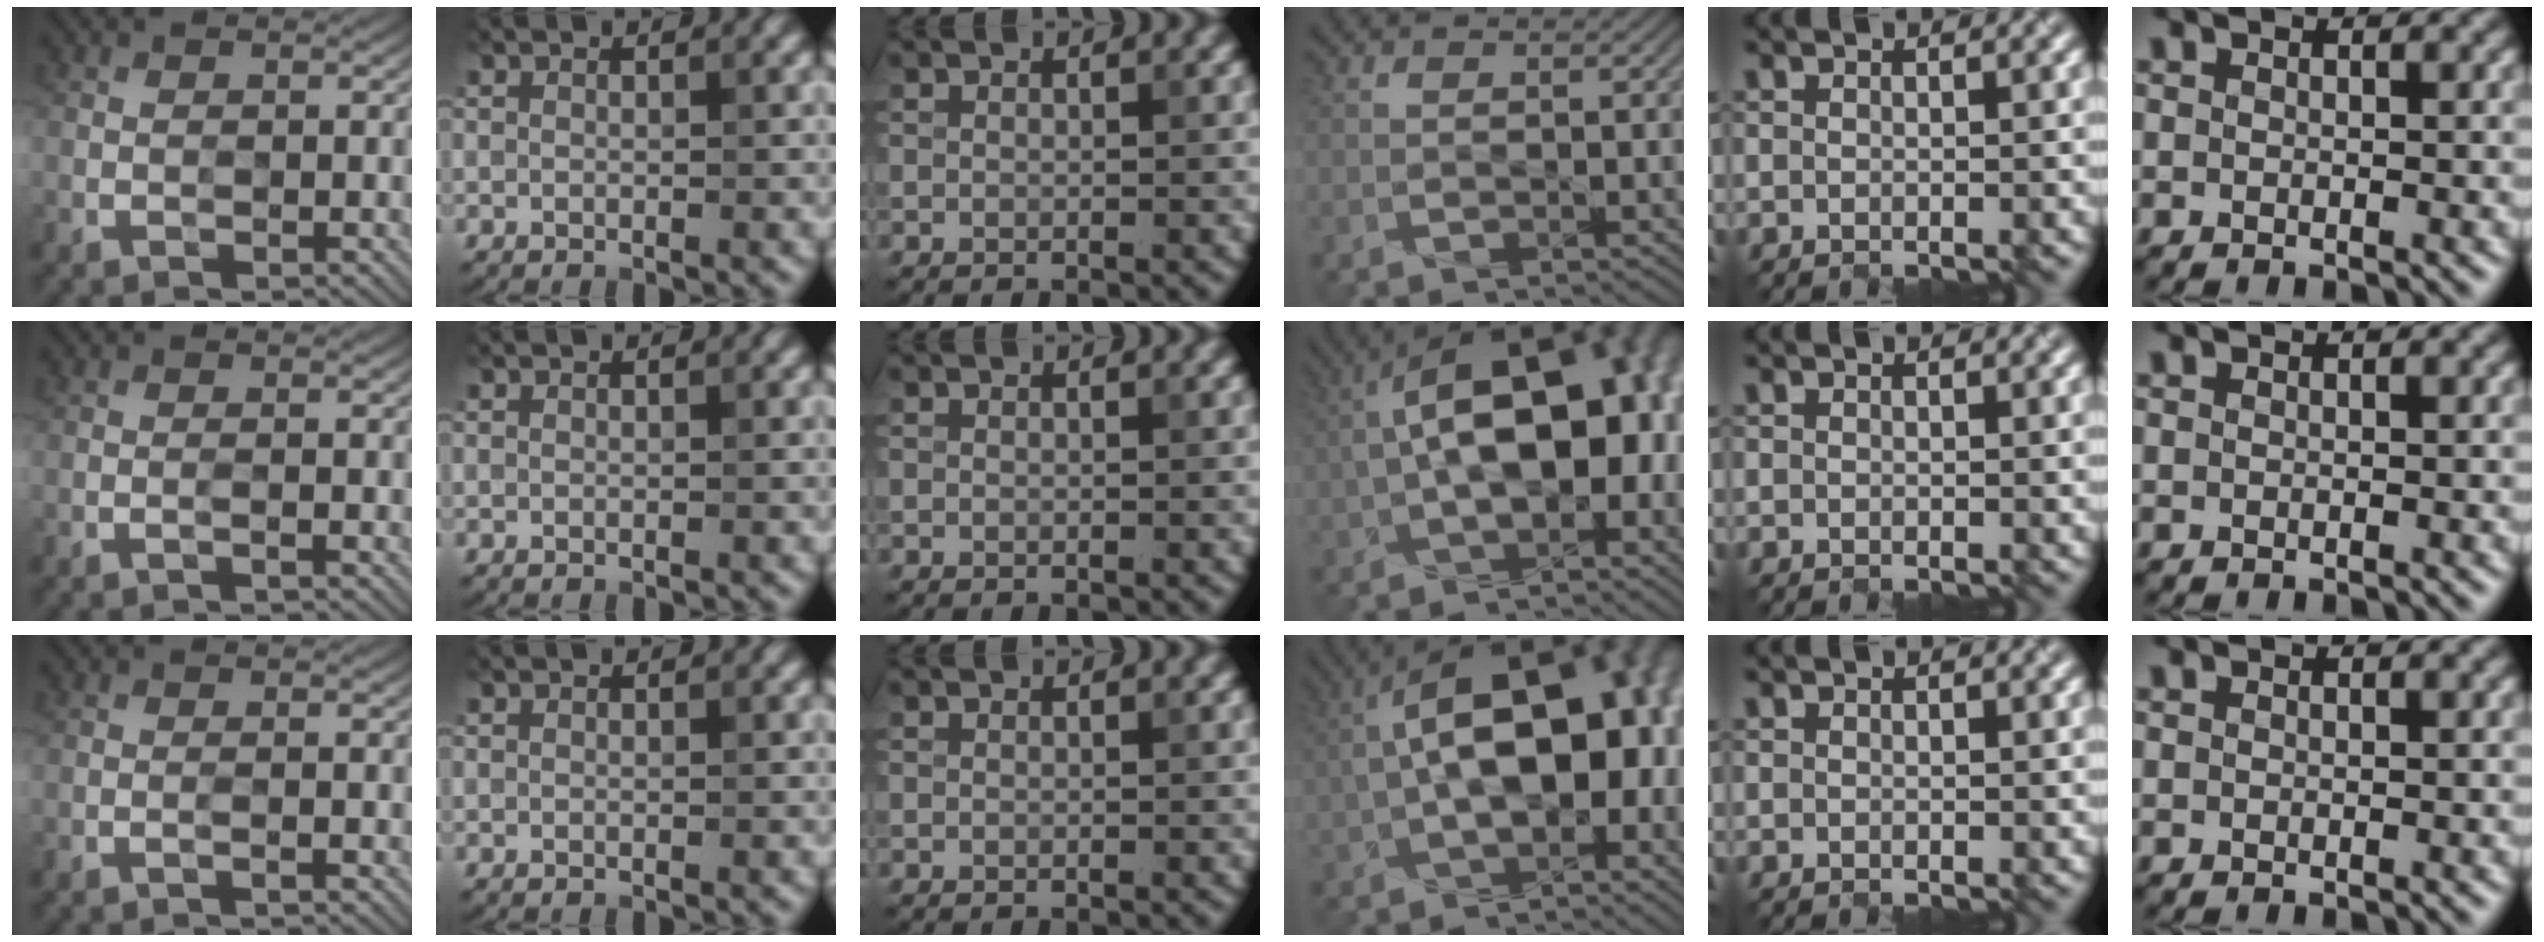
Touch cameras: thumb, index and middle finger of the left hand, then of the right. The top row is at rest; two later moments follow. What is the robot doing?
{"motion": "open", "object": "pencil case"}